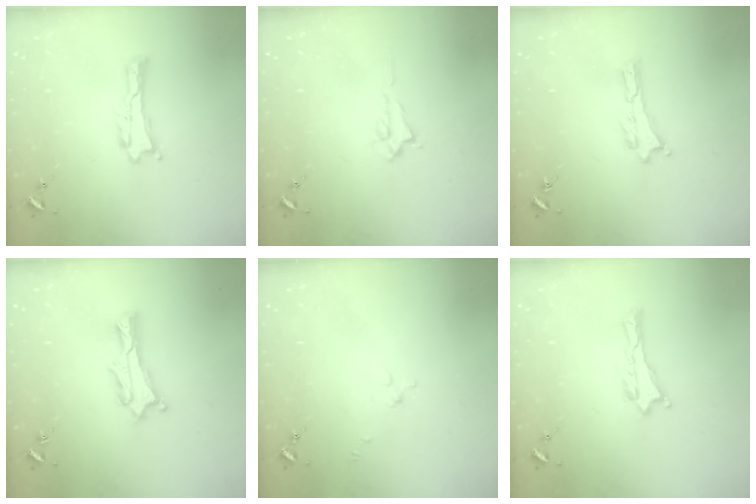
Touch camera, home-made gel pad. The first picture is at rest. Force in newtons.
{"total": 0.7, "press": 0.6, "slide": 0.2}
{"total": 0.0}
{"total": 1.5, "press": 1.4, "slide": 0.2}
{"total": 1.7, "press": 1.7, "slide": 0.3}
{"total": 0.0}